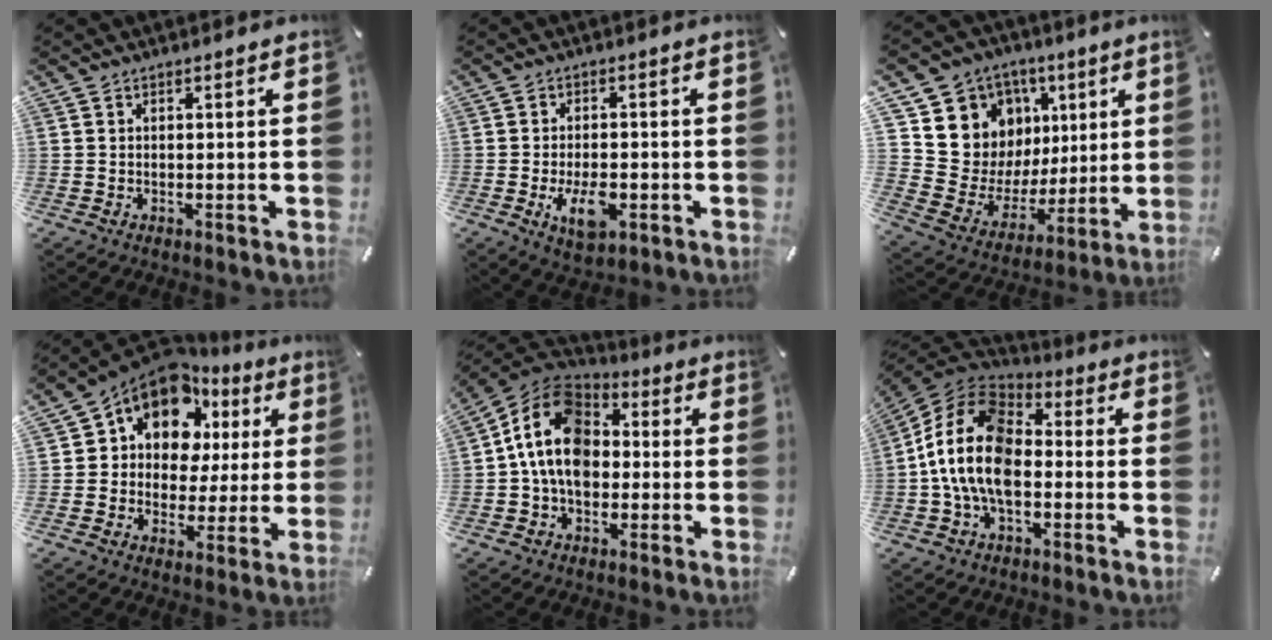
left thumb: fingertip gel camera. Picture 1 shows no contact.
{"total": 7.3, "force": [-2.4, 3.9, 5.7], "torque": [-0.106, -0.004, -0.046]}
{"total": 12.1, "force": [5.0, 11.0, 1.2], "torque": [-0.017, -0.063, 0.109]}
{"total": 13.0, "force": [7.9, 9.0, 5.2], "torque": [-0.111, -0.055, 0.146]}
{"total": 14.1, "force": [-0.8, 11.0, 8.7], "torque": [-0.177, 0.020, -0.017]}
{"total": 16.5, "force": [-3.6, 10.6, 12.1], "torque": [-0.258, 0.024, -0.071]}